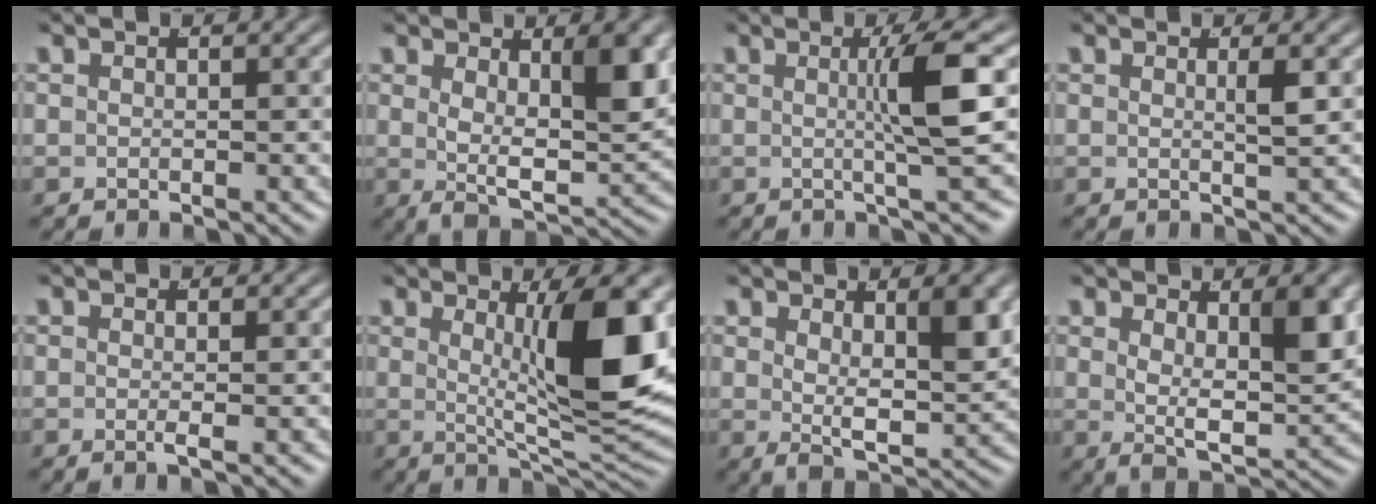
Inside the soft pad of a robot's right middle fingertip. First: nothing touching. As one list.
[{"total": 6.1, "force": [1.0, 2.1, 5.7], "torque": [-0.093, -0.023, 0.027]}, {"total": 4.4, "force": [0.2, -1.1, 4.3], "torque": [-0.071, -0.001, 0.001]}, {"total": 1.5, "force": [0.4, -0.8, 1.2], "torque": [-0.018, -0.007, 0.009]}, {"total": 1.1, "force": [-0.2, -0.6, 0.9], "torque": [-0.017, -0.004, -0.005]}, {"total": 9.2, "force": [1.4, 1.5, 9.0], "torque": [-0.135, -0.008, 0.029]}, {"total": 4.5, "force": [1.1, 1.0, 4.2], "torque": [-0.069, -0.026, 0.031]}, {"total": 5.6, "force": [1.2, 1.6, 5.2], "torque": [-0.086, -0.023, 0.031]}]